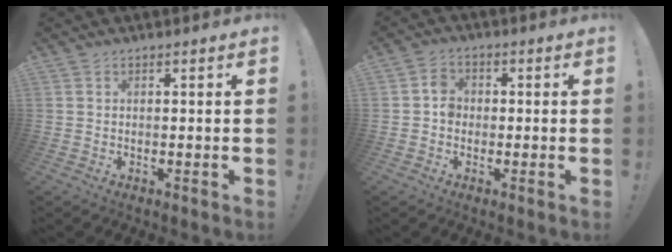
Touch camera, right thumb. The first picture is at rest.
{"total": 4.4, "force": [-0.8, 3.6, 2.4], "torque": [-0.029, 0.012, -0.016]}